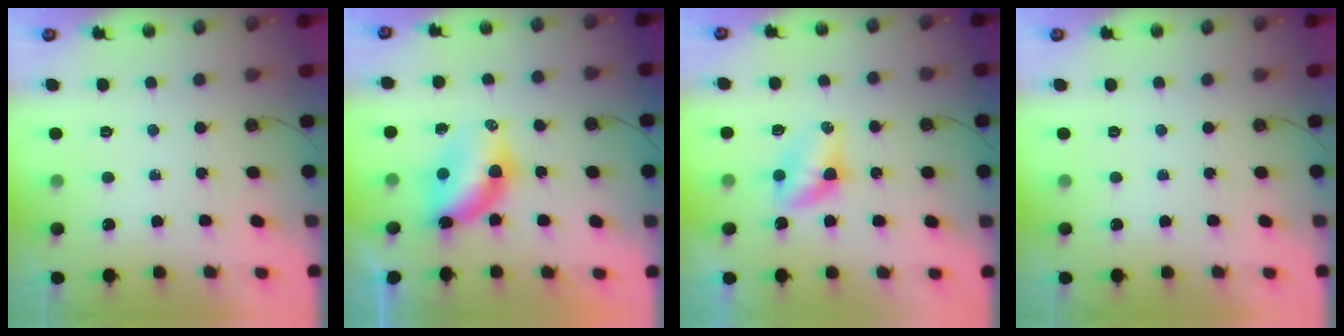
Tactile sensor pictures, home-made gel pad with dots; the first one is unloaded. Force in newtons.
{"total": 10.6, "press": 9.9, "slide": 3.9}
{"total": 4.6, "press": 4.5, "slide": 0.4}
{"total": 0.0}